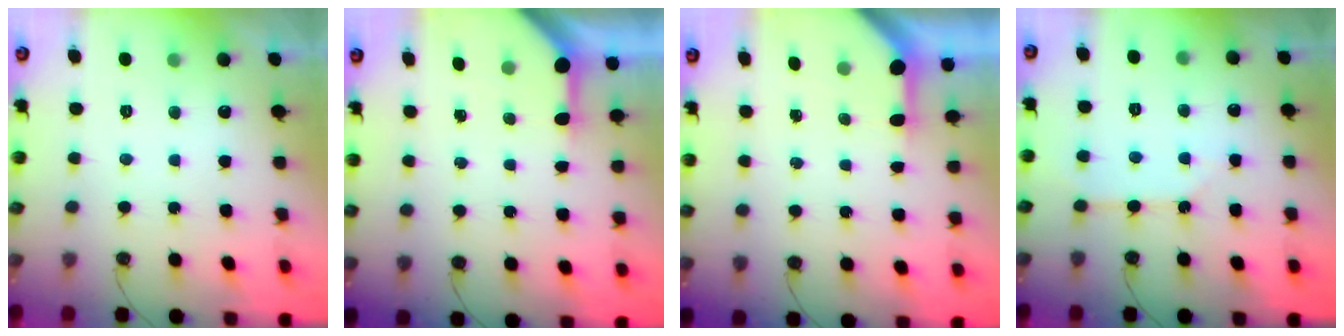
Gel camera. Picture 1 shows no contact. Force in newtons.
{"total": 3.3, "press": 3.3, "slide": 0.4}
{"total": 2.9, "press": 2.9, "slide": 0.2}
{"total": 3.1, "press": 3.1, "slide": 0.3}